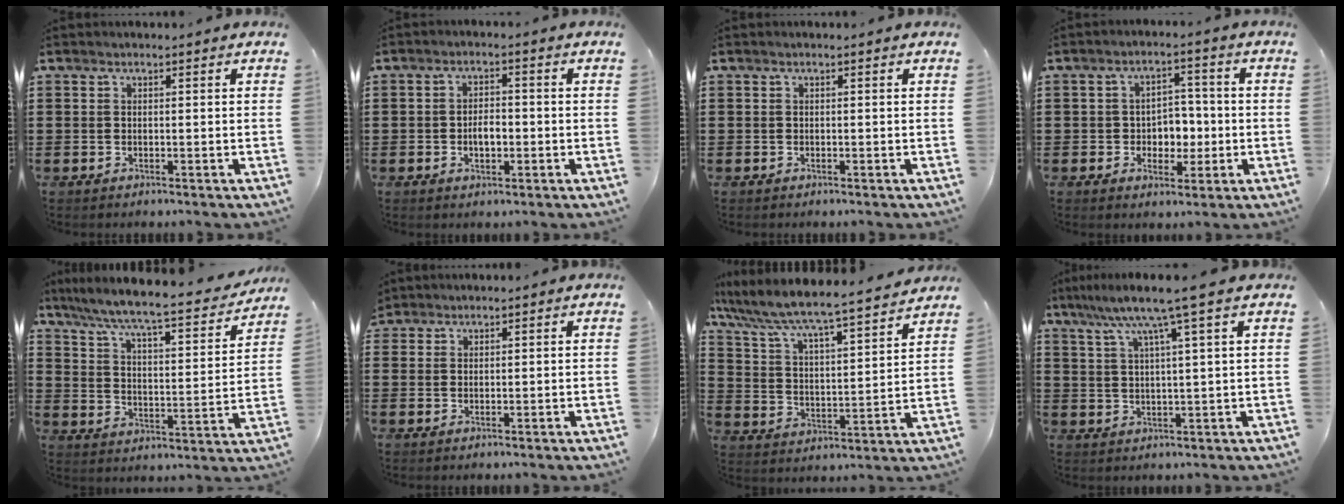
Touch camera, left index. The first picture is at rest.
{"total": 3.0, "force": [-0.8, 1.5, 2.5], "torque": [-0.041, 0.001, -0.018]}
{"total": 0.0}
{"total": 4.4, "force": [-0.7, 3.8, 2.1], "torque": [-0.039, 0.004, -0.021]}
{"total": 6.8, "force": [5.9, 0.1, 3.4], "torque": [-0.094, -0.046, 0.091]}
{"total": 1.7, "force": [1.5, 0.7, 0.0], "torque": [-0.004, 0.004, 0.031]}
{"total": 5.6, "force": [5.2, 0.1, 2.0], "torque": [-0.067, -0.049, 0.078]}
{"total": 7.1, "force": [4.5, -0.5, 5.5], "torque": [-0.122, -0.014, 0.071]}